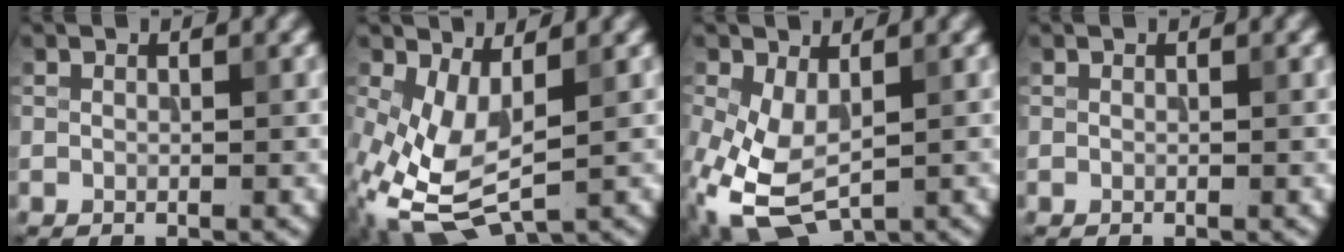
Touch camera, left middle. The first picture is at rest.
{"total": 6.1, "force": [-1.6, 2.8, 5.2], "torque": [-0.138, -0.010, -0.019]}
{"total": 5.8, "force": [-2.0, 3.0, 4.5], "torque": [-0.125, -0.007, -0.031]}
{"total": 0.0}